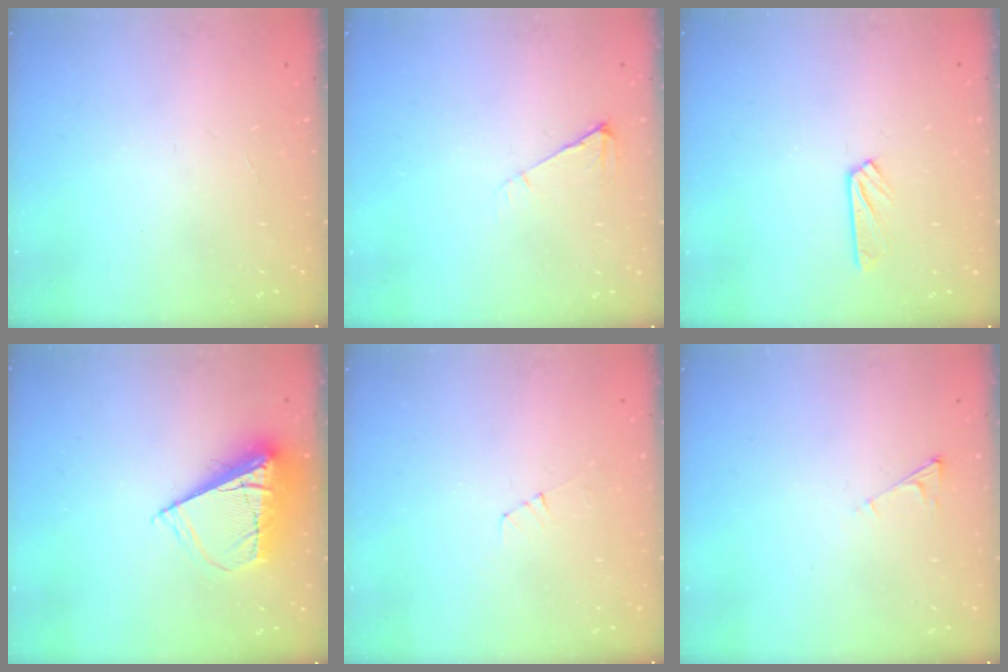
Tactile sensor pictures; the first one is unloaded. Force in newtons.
{"total": 4.9, "press": 4.8, "slide": 0.9}
{"total": 4.0, "press": 4.0, "slide": 0.4}
{"total": 9.3, "press": 9.3, "slide": 1.1}
{"total": 3.5, "press": 3.4, "slide": 0.5}
{"total": 3.1, "press": 3.1, "slide": 0.4}